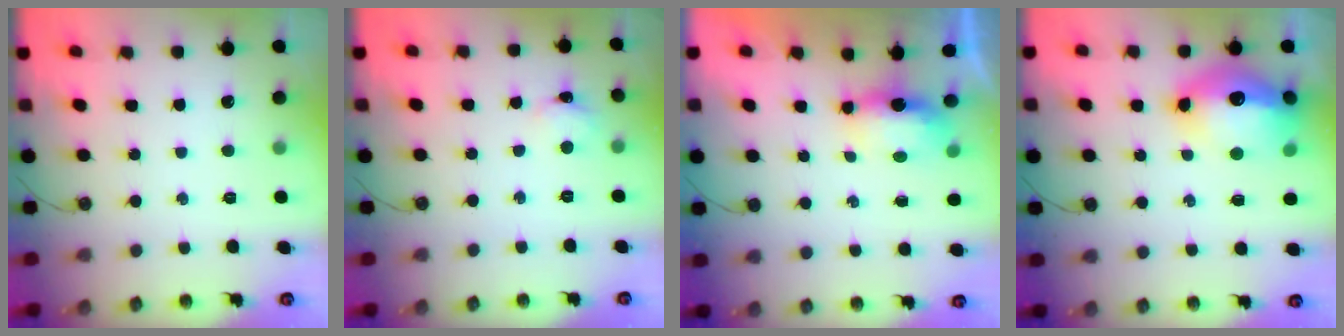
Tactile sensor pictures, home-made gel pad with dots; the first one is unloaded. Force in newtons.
{"total": 3.0, "press": 3.0, "slide": 0.4}
{"total": 6.1, "press": 6.0, "slide": 0.5}
{"total": 17.7, "press": 17.6, "slide": 1.8}